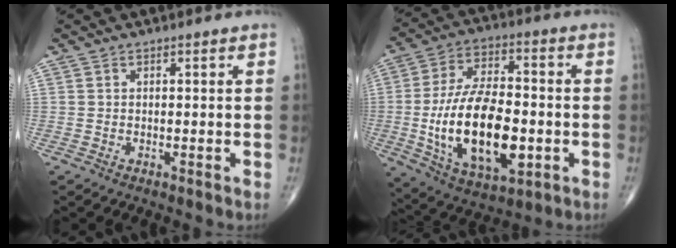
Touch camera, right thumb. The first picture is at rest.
{"total": 21.9, "force": [-3.6, 10.9, 18.6], "torque": [-0.329, 0.009, -0.050]}